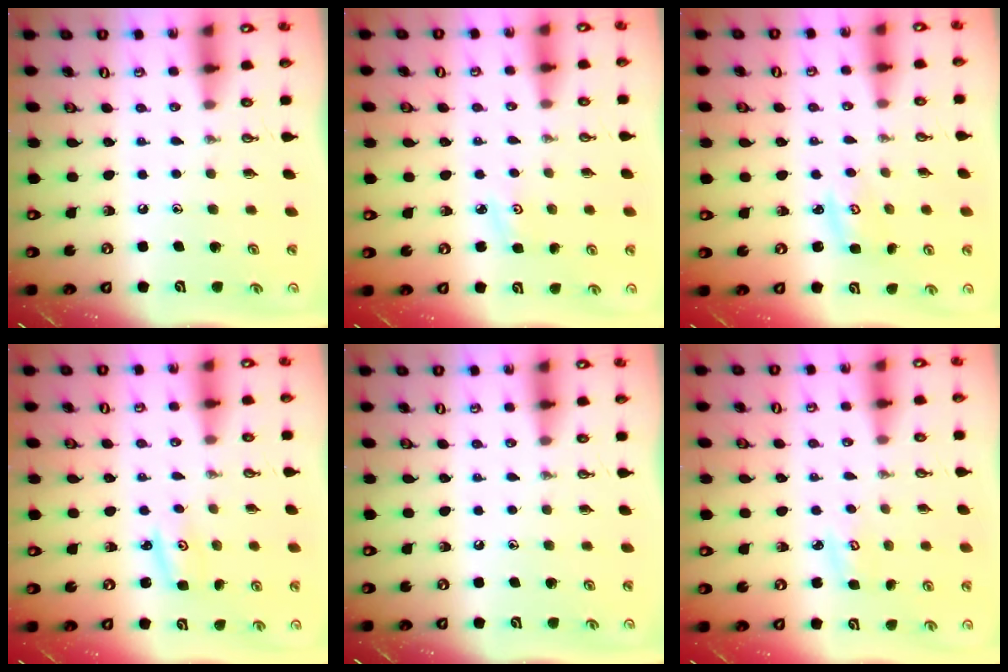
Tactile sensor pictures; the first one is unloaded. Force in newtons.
{"total": 2.7, "press": 2.6, "slide": 0.4}
{"total": 3.2, "press": 3.2, "slide": 0.3}
{"total": 2.7, "press": 2.7, "slide": 0.3}
{"total": 0.0}
{"total": 3.4, "press": 3.4, "slide": 0.4}